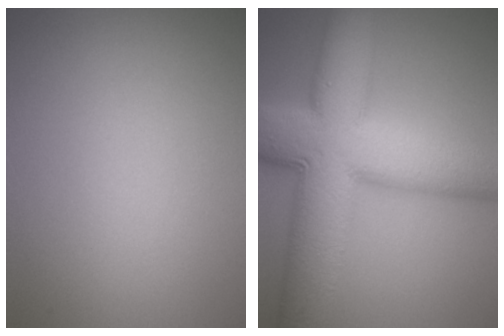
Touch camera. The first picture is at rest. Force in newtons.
{"total": 14.0, "press": 14.0, "slide": 0.2}